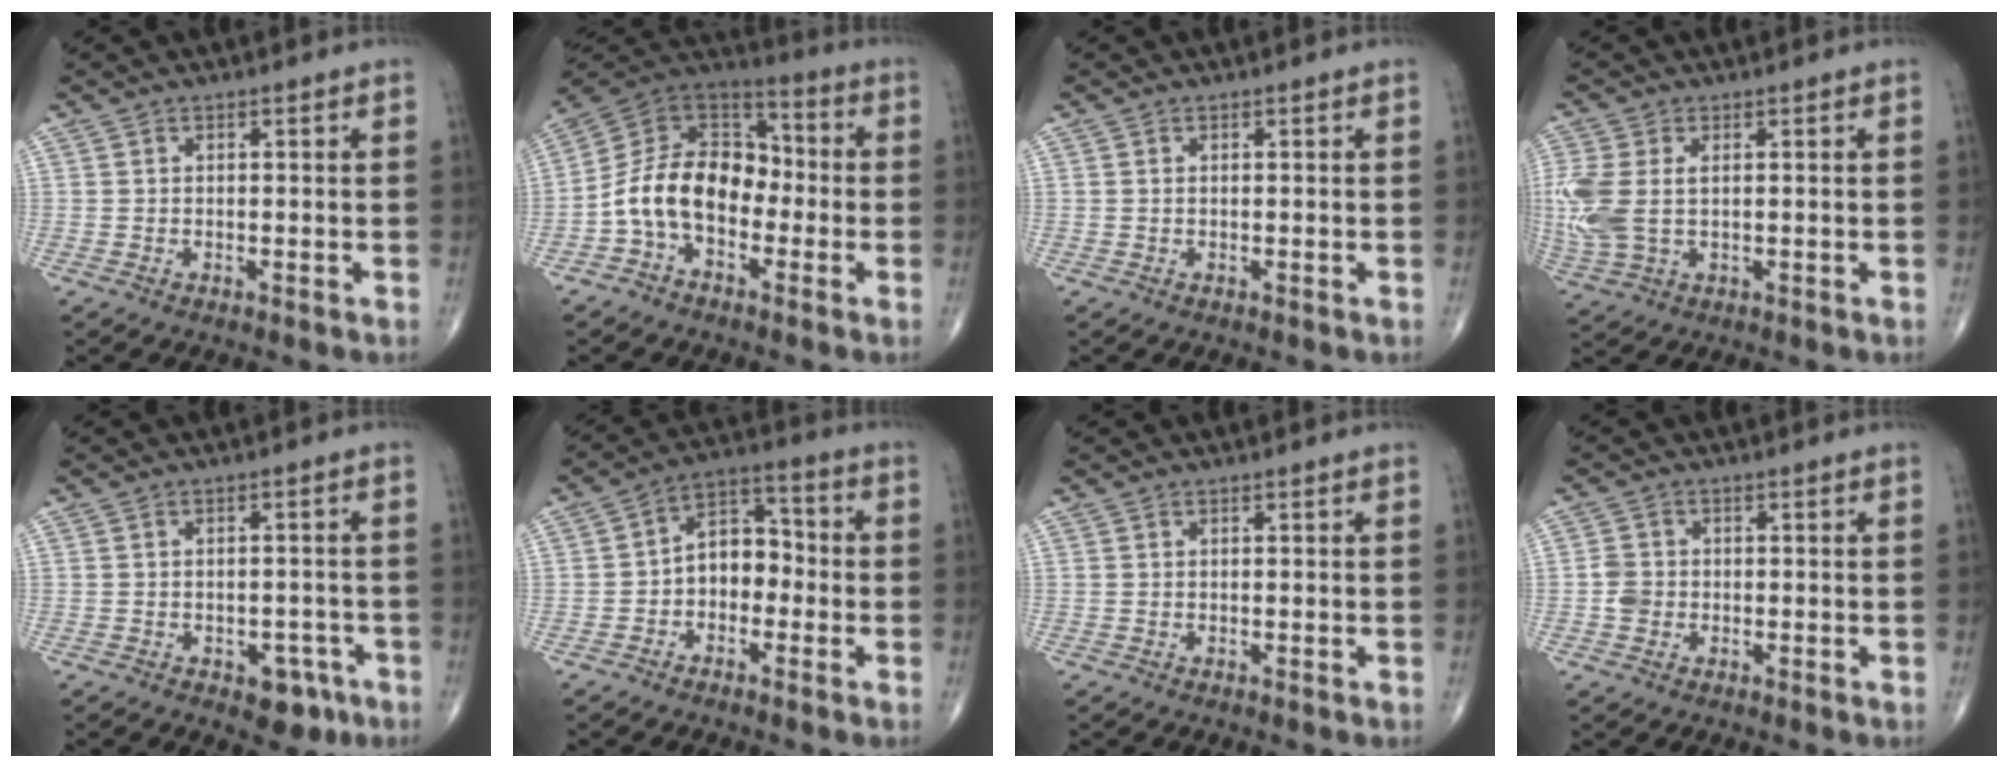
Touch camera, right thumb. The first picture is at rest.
{"total": 14.4, "force": [-3.6, 9.8, 10.0], "torque": [-0.156, 0.062, -0.079]}
{"total": 0.0}
{"total": 9.7, "force": [0.7, 5.9, 7.7], "torque": [-0.209, 0.004, 0.024]}
{"total": 5.6, "force": [-3.0, 3.4, 3.4], "torque": [-0.019, 0.019, -0.033]}
{"total": 8.3, "force": [-1.7, 5.8, 5.7], "torque": [-0.059, 0.038, -0.045]}
{"total": 0.0}
{"total": 2.9, "force": [-0.6, 2.5, 1.3], "torque": [-0.015, 0.008, -0.014]}